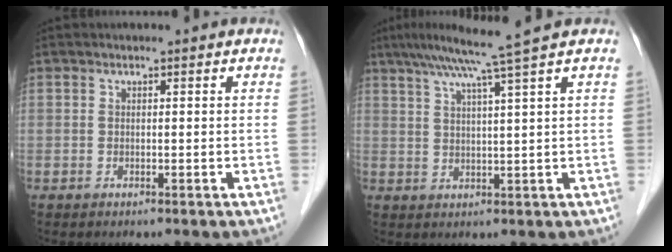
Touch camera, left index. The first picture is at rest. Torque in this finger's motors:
{"motor_torque": [0.48, -0.54, 0.21, 0.08]}